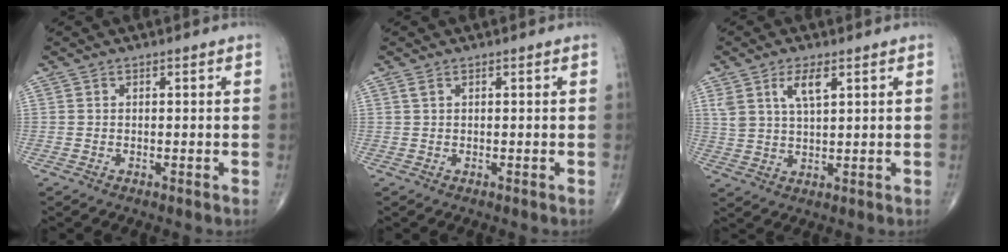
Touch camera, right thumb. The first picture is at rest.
{"total": 0.6, "force": [0.3, 0.1, 0.5], "torque": [-0.016, 0.007, 0.008]}
{"total": 5.8, "force": [2.9, 2.2, 4.5], "torque": [-0.086, -0.011, 0.059]}